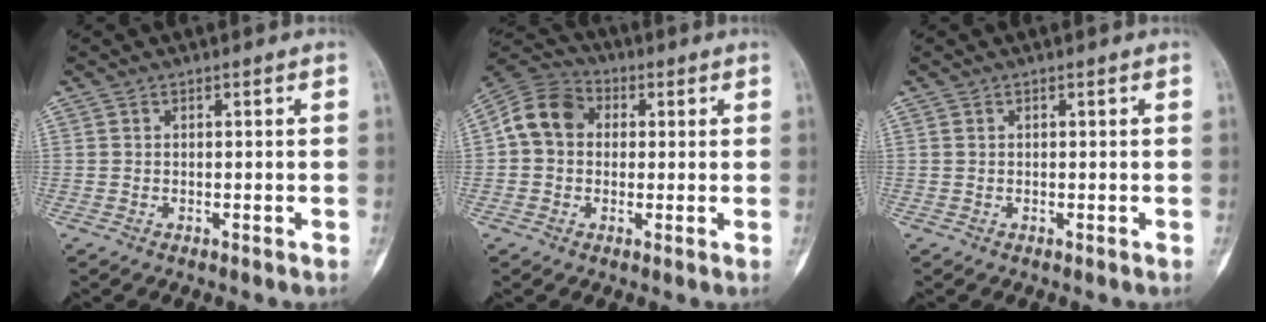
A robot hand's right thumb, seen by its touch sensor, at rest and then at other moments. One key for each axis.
{"total": 9.4, "fx": 1.0, "fy": 7.6, "fz": 5.4, "tx": -0.089, "ty": 0.026, "tz": 0.002}
{"total": 0.0}